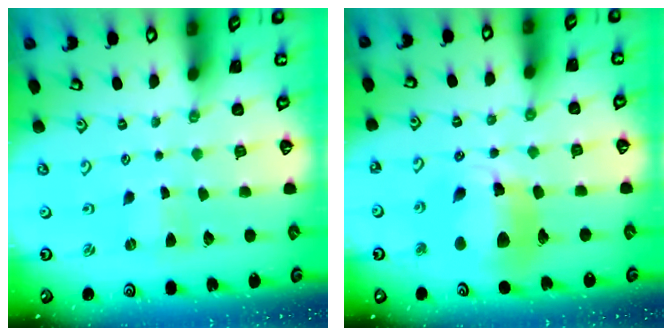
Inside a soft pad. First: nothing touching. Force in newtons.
{"total": 16.1, "press": 16.0, "slide": 1.8}